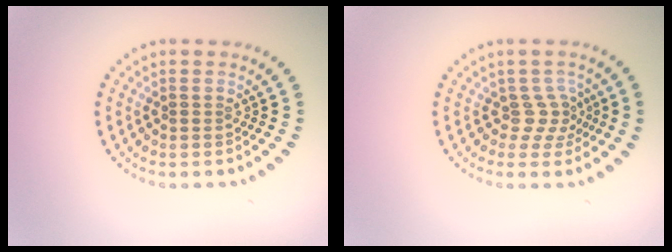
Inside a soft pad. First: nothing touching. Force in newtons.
{"total": 2.1, "press": 1.6, "slide": 1.5}